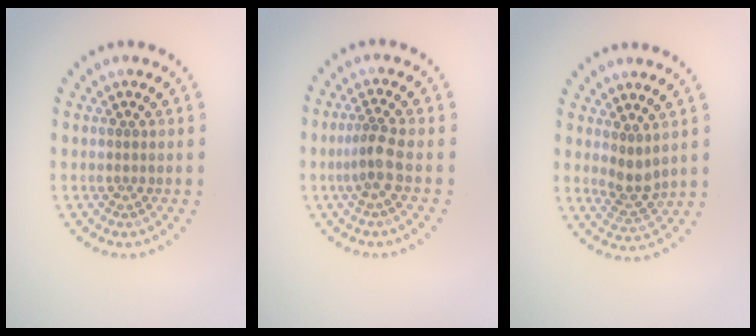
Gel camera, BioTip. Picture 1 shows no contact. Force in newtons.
{"total": 2.3, "press": 1.7, "slide": 1.5}
{"total": 2.3, "press": 2.0, "slide": 1.1}